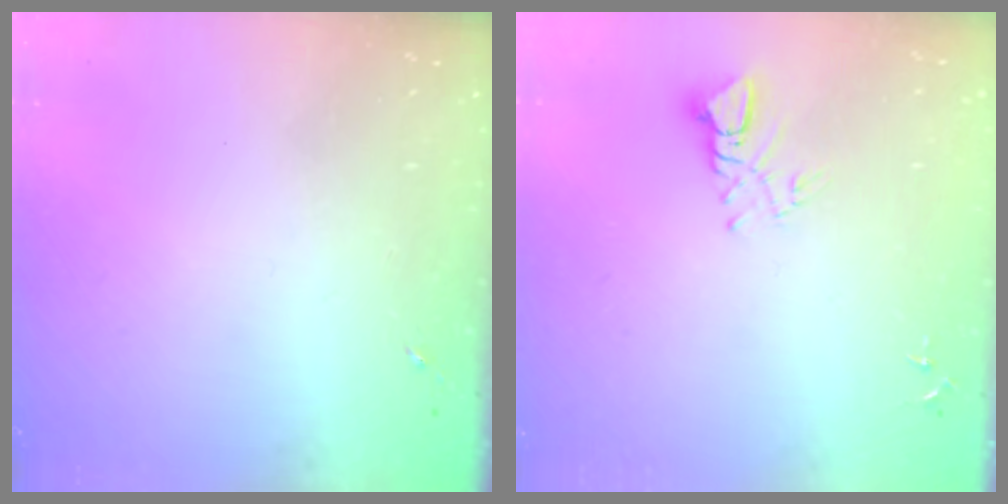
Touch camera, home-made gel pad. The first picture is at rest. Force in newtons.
{"total": 5.6, "press": 5.6, "slide": 0.6}